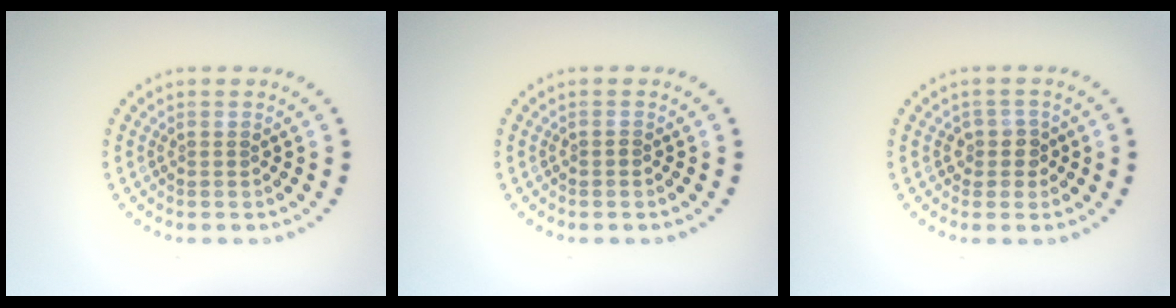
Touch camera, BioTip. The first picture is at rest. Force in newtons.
{"total": 0.7, "press": 0.6, "slide": 0.3}
{"total": 1.9, "press": 1.5, "slide": 1.2}